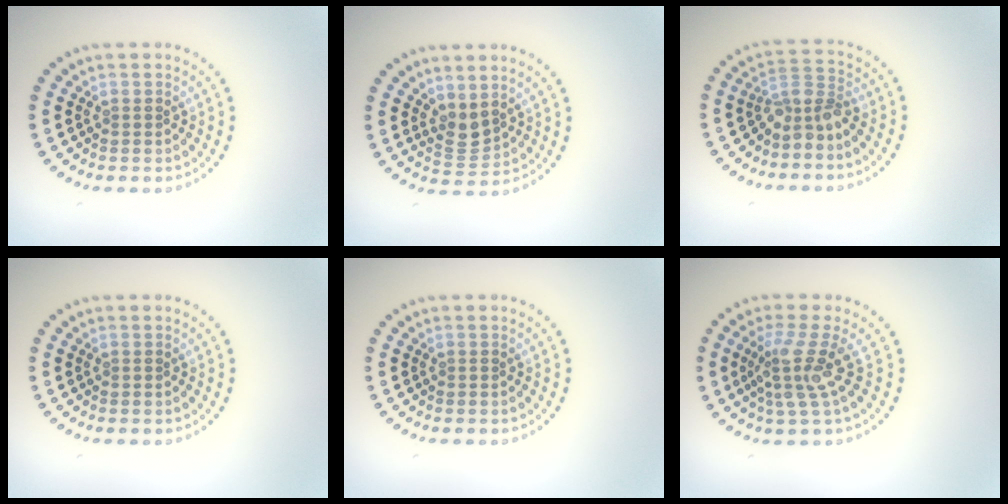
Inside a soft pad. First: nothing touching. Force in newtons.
{"total": 2.0, "press": 1.6, "slide": 1.2}
{"total": 2.7, "press": 2.0, "slide": 1.8}
{"total": 0.0}
{"total": 0.0}
{"total": 3.6, "press": 2.6, "slide": 2.5}